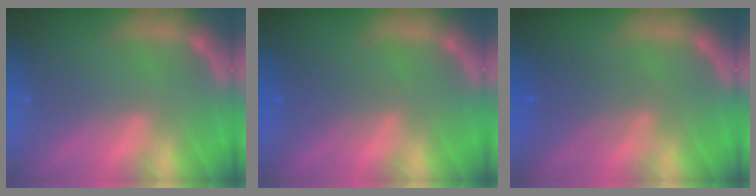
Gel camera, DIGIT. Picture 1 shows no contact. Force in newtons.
{"total": 1.9}
{"total": 3.6}